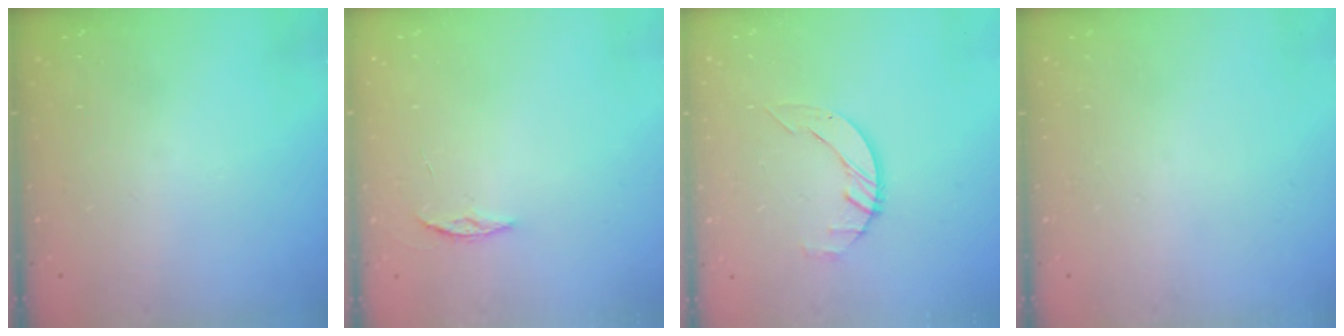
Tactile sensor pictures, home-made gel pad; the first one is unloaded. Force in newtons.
{"total": 3.5, "press": 3.5, "slide": 0.4}
{"total": 2.7, "press": 2.7, "slide": 0.3}
{"total": 0.0}